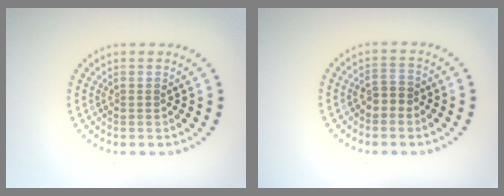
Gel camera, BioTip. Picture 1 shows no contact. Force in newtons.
{"total": 1.6, "press": 1.5, "slide": 0.6}